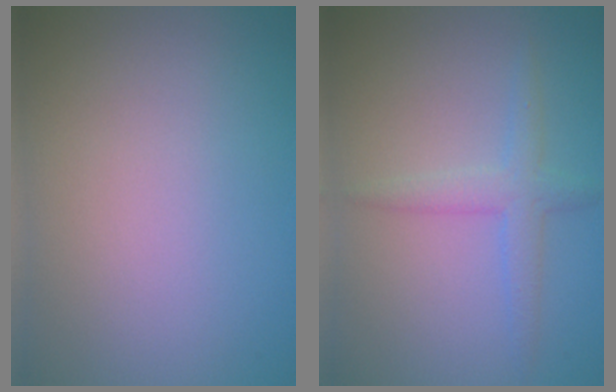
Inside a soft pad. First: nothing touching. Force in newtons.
{"total": 2.5, "press": 2.5, "slide": 0.1}